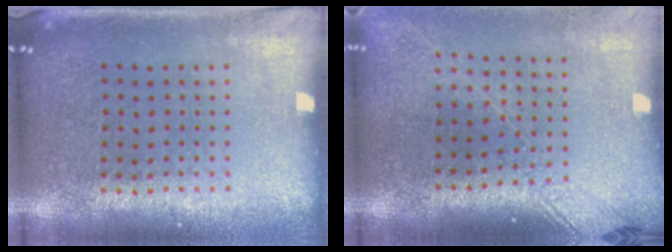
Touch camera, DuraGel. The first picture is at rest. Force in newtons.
{"total": 1.8, "press": 1.4, "slide": 1.0}